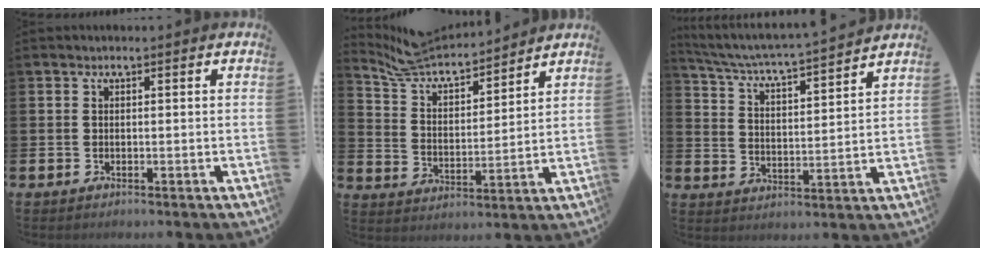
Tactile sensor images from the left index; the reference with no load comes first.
{"total": 7.0, "force": [6.7, 1.7, 1.0], "torque": [-0.060, -0.053, 0.118]}
{"total": 5.0, "force": [4.8, 0.0, 1.4], "torque": [-0.054, -0.044, 0.075]}